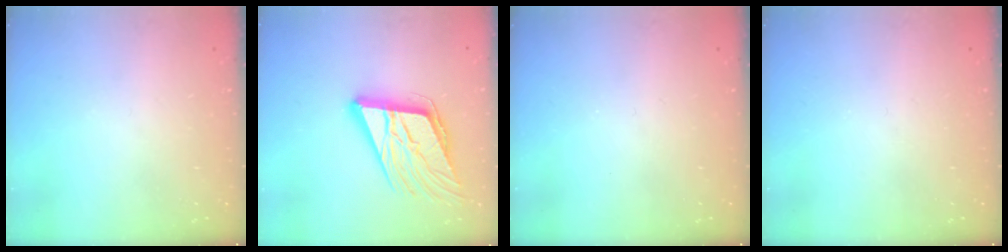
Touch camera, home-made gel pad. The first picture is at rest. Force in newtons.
{"total": 19.0, "press": 18.5, "slide": 4.3}
{"total": 0.0}
{"total": 0.0}